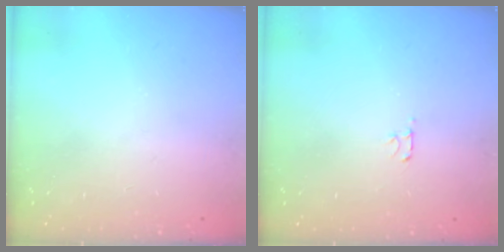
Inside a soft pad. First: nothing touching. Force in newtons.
{"total": 2.5, "press": 2.4, "slide": 0.3}